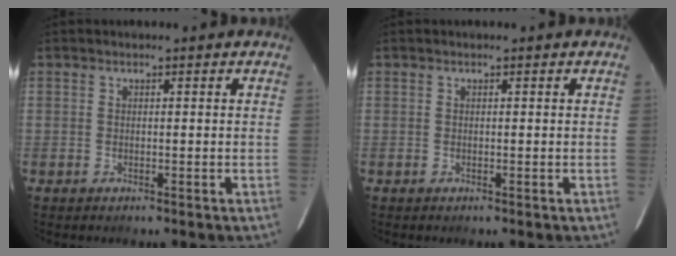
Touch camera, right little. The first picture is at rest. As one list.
[{"total": 0.0}]